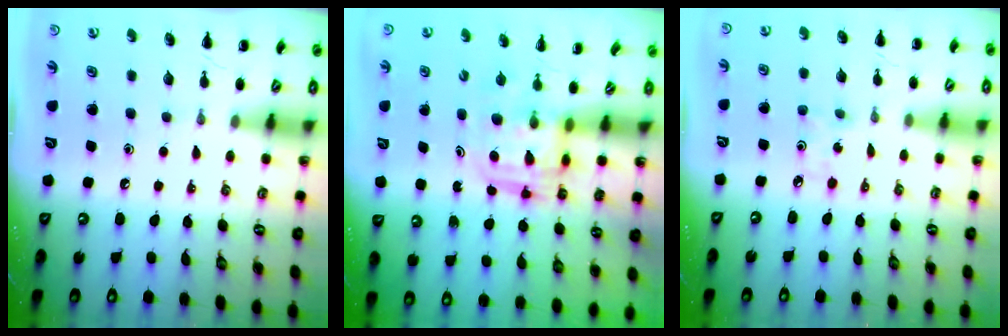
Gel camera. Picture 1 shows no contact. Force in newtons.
{"total": 3.2, "press": 3.1, "slide": 0.3}
{"total": 2.5, "press": 2.4, "slide": 0.8}